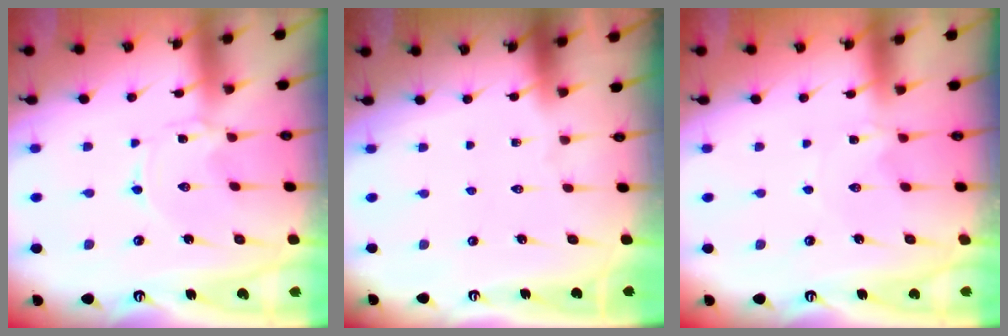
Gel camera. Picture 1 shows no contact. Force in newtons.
{"total": 0.0}
{"total": 0.0}